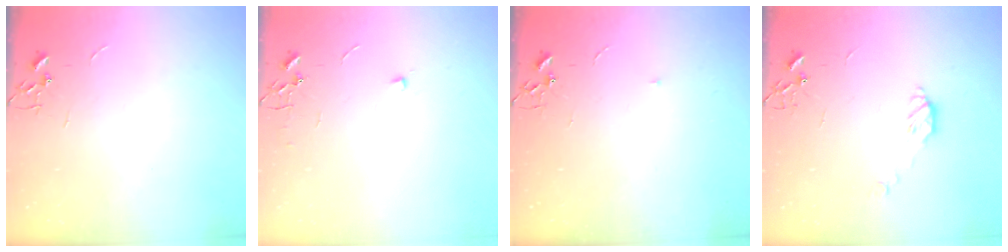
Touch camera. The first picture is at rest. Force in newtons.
{"total": 5.1, "press": 5.1, "slide": 0.6}
{"total": 3.0, "press": 3.0, "slide": 0.7}
{"total": 6.4, "press": 6.4, "slide": 0.3}